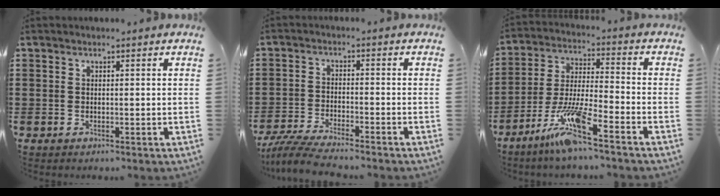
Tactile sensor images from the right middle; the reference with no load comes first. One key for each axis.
{"total": 4.9, "fx": -4.6, "fy": 0.2, "fz": 1.7, "tx": -0.050, "ty": -0.013, "tz": -0.094}
{"total": 9.6, "fx": -6.8, "fy": 0.4, "fz": 6.8, "tx": -0.154, "ty": -0.017, "tz": -0.138}